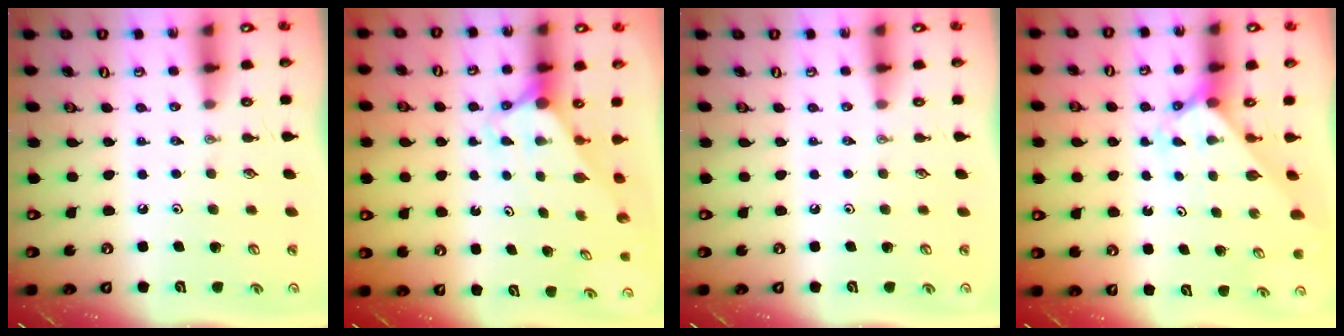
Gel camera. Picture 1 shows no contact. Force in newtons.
{"total": 2.9, "press": 2.9, "slide": 0.0}
{"total": 0.0}
{"total": 2.5, "press": 2.5, "slide": 0.3}